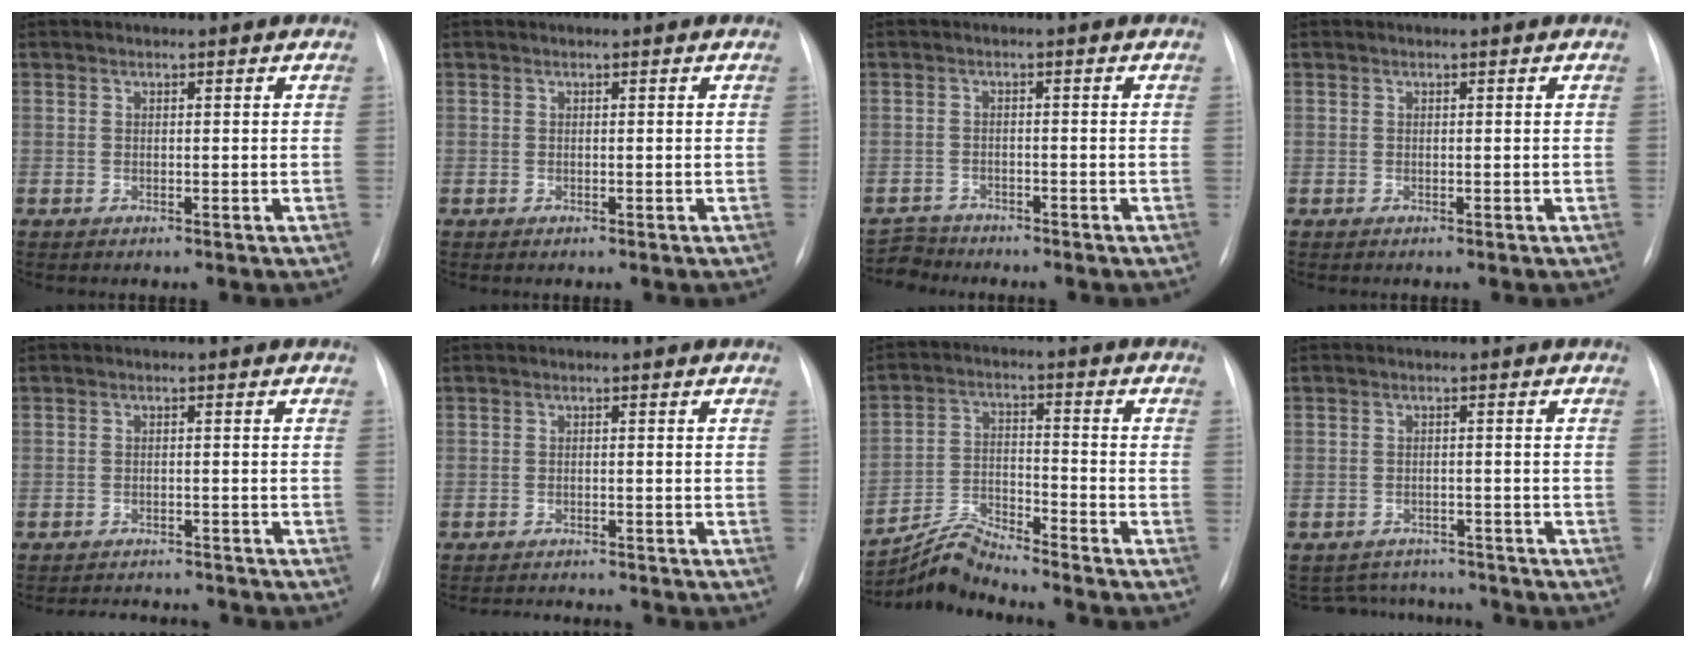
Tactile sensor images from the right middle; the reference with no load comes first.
{"total": 0.0}
{"total": 3.1, "force": [-2.8, 0.6, -1.2], "torque": [0.023, -0.008, -0.051]}
{"total": 0.0}
{"total": 6.7, "force": [-6.5, 1.5, 1.1], "torque": [-0.012, 0.003, -0.079]}
{"total": 5.2, "force": [-5.0, 0.8, 1.2], "torque": [-0.011, -0.005, -0.067]}
{"total": 6.7, "force": [-6.6, -1.0, 0.5], "torque": [-0.025, 0.003, -0.124]}
{"total": 6.2, "force": [-5.9, 2.0, -0.1], "torque": [0.004, 0.016, -0.076]}